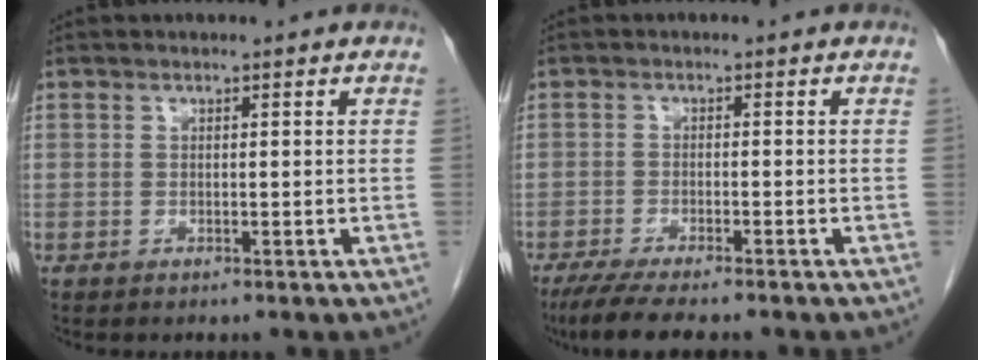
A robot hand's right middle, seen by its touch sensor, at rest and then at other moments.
{"total": 8.6, "force": [-7.1, 1.1, 4.7], "torque": [-0.072, -0.018, -0.110]}